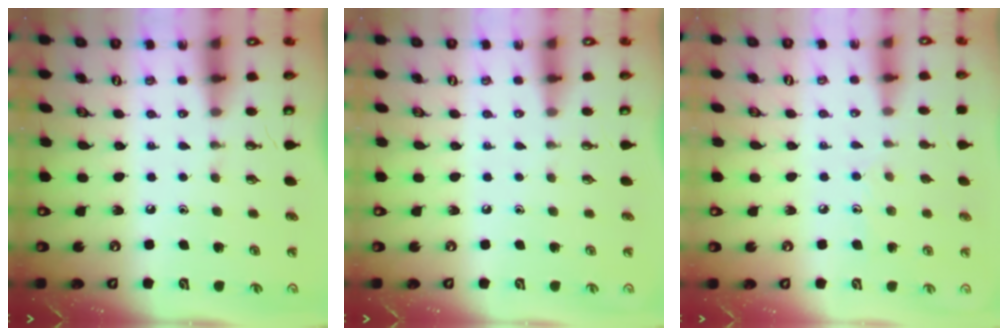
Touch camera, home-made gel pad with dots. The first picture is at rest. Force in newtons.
{"total": 0.0}
{"total": 5.8, "press": 5.7, "slide": 0.6}